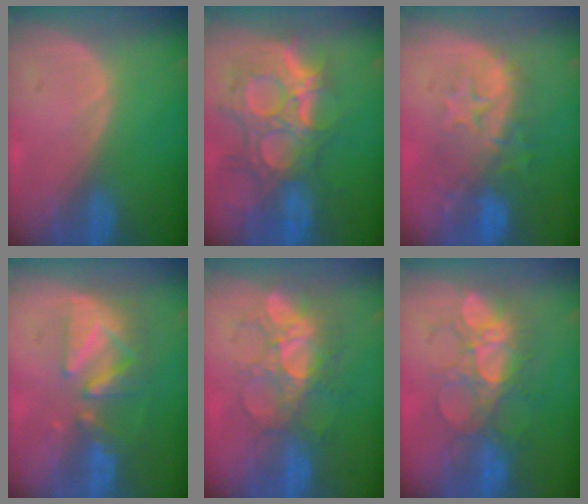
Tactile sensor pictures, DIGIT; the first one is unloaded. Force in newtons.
{"total": 12.0, "press": 10.8, "slide": 5.3}
{"total": 10.1, "press": 8.7, "slide": 5.1}
{"total": 8.4, "press": 7.7, "slide": 3.3}
{"total": 9.2, "press": 8.5, "slide": 3.5}
{"total": 8.6, "press": 8.3, "slide": 2.1}